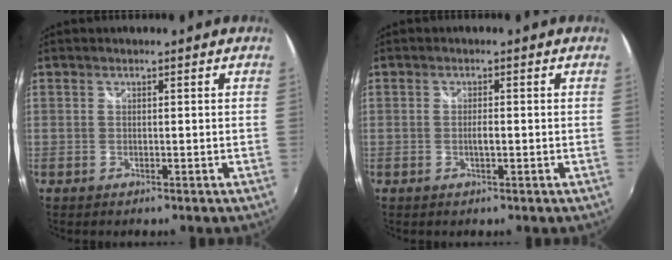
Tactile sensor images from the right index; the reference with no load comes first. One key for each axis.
{"total": 1.5, "fx": -0.4, "fy": 0.3, "fz": 1.4, "tx": -0.026, "ty": -0.002, "tz": -0.007}